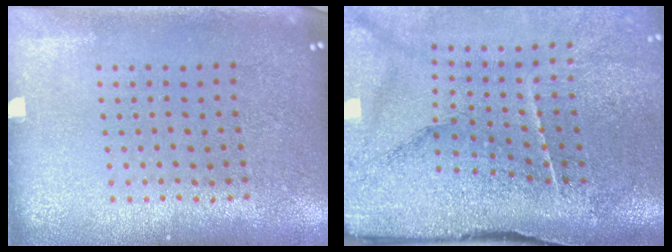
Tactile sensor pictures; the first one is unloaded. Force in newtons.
{"total": 4.9, "press": 3.9, "slide": 3.0}